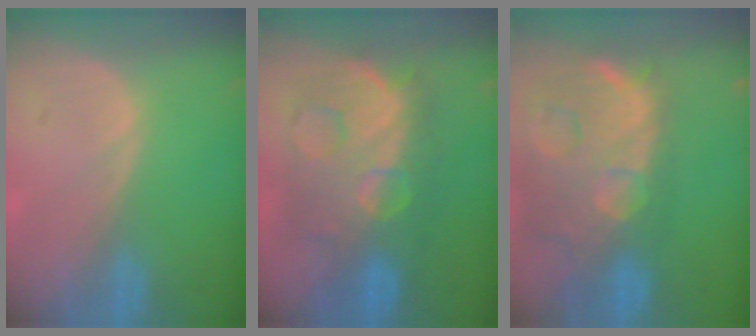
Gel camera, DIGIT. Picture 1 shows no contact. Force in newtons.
{"total": 11.9, "press": 11.8, "slide": 1.3}
{"total": 14.9, "press": 12.0, "slide": 8.9}